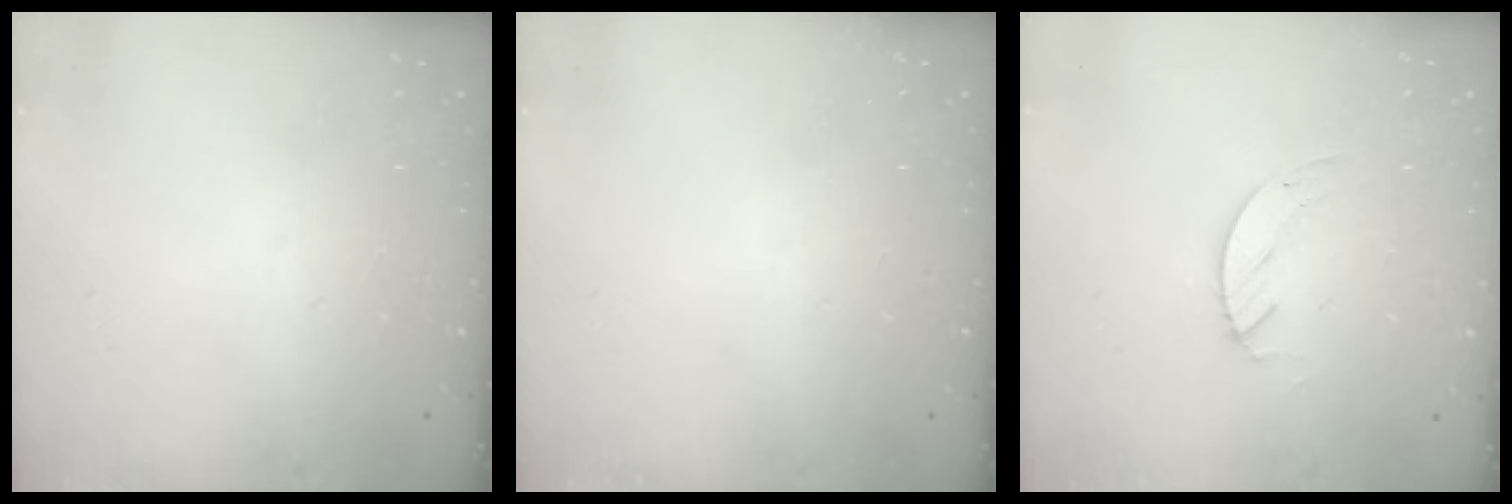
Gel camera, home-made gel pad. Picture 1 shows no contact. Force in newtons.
{"total": 0.0}
{"total": 2.1, "press": 2.1, "slide": 0.2}